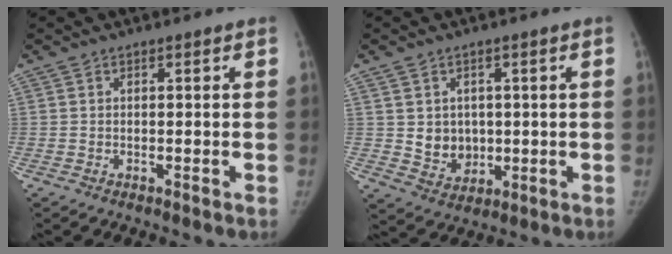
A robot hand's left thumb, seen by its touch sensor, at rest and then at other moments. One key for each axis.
{"total": 6.2, "fx": 0.6, "fy": 5.4, "fz": 3.2, "tx": -0.023, "ty": -0.009, "tz": 0.024}